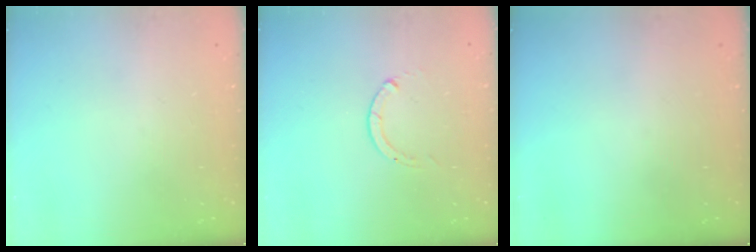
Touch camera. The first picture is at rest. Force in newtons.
{"total": 0.0}
{"total": 0.0}